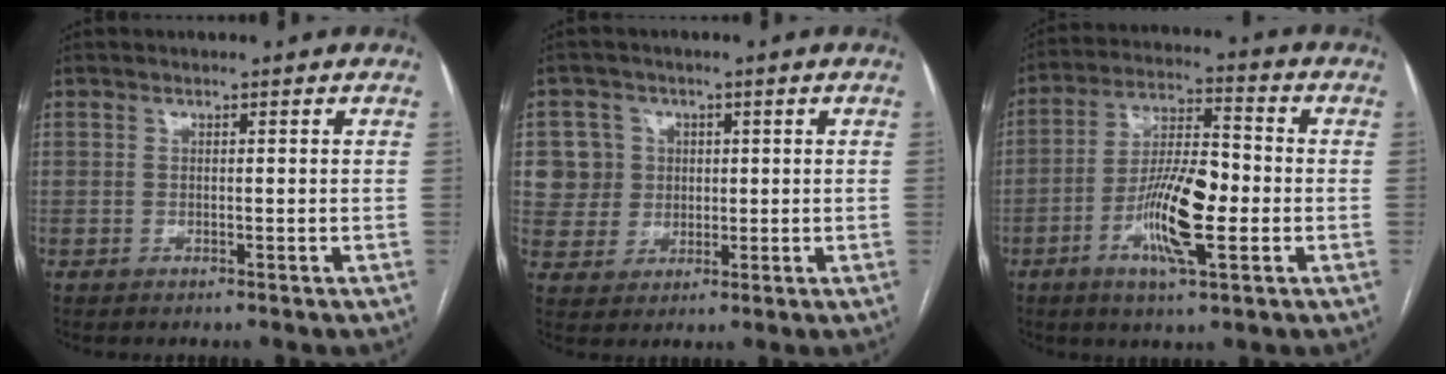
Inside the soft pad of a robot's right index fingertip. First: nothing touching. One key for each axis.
{"total": 6.8, "fx": 1.4, "fy": 6.6, "fz": 0.4, "tx": -0.002, "ty": 0.020, "tz": 0.032}
{"total": 12.3, "fx": -3.2, "fy": 2.7, "fz": 11.6, "tx": -0.219, "ty": 0.004, "tz": -0.057}